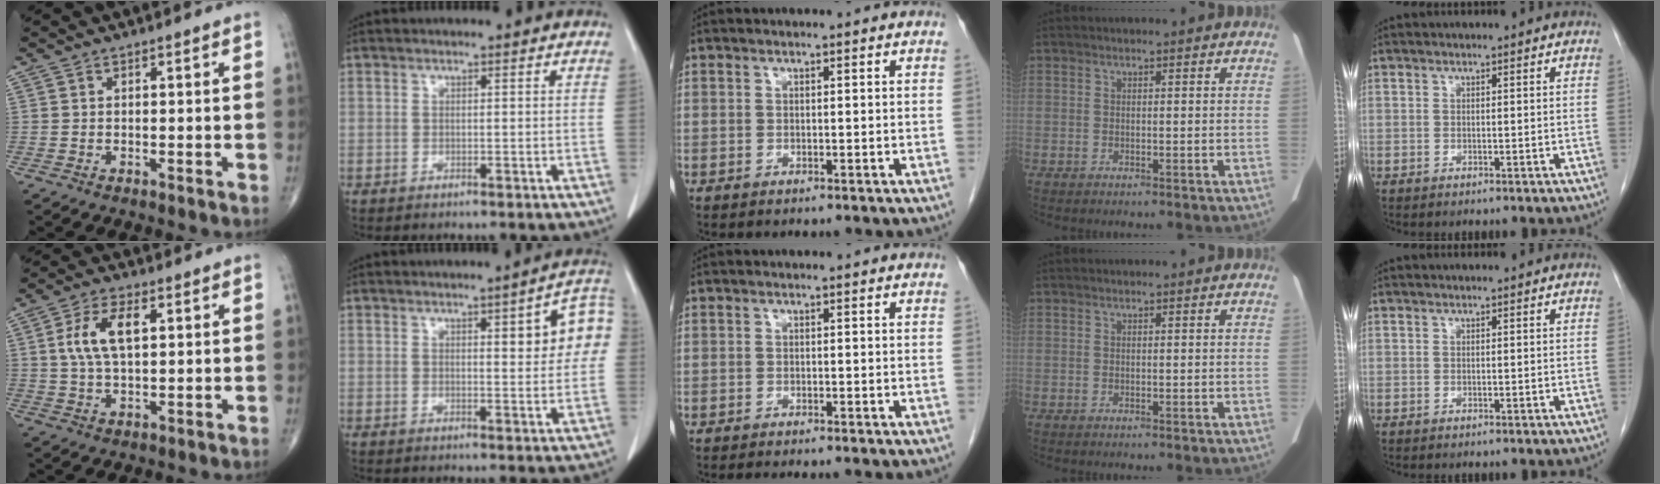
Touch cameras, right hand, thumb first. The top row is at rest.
{"thumb": {"total": 8.5, "force": [2.0, 4.1, 7.2], "torque": [-0.145, 0.006, 0.036]}, "index": {"total": 7.9, "force": [1.9, 1.9, 7.5], "torque": [-0.087, 0.018, 0.019]}, "middle": {"total": 2.0, "force": [-1.7, -0.3, 1.0], "torque": [-0.013, -0.002, -0.027]}}